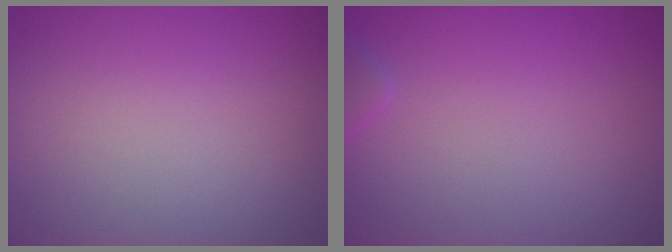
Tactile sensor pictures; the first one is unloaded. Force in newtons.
{"total": 0.8, "press": 0.8, "slide": 0.0}